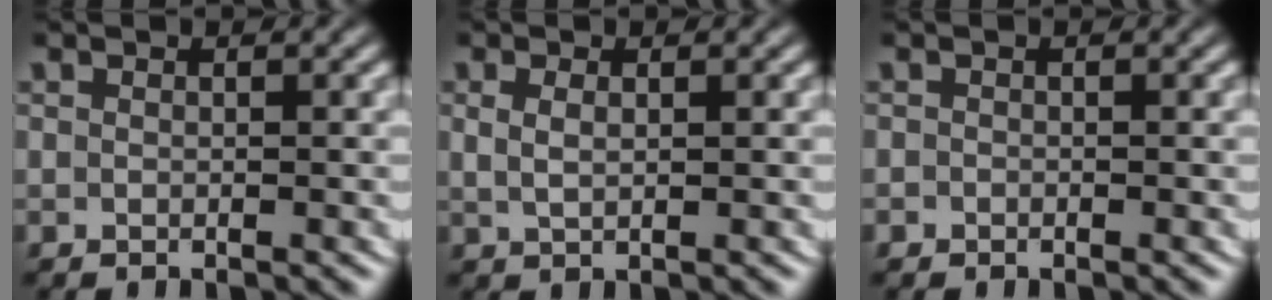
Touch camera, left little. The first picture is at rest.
{"total": 1.2, "force": [0.5, 0.5, 1.0], "torque": [-0.019, -0.003, 0.018]}
{"total": 0.6, "force": [-0.3, 0.4, -0.1], "torque": [0.002, -0.005, -0.004]}